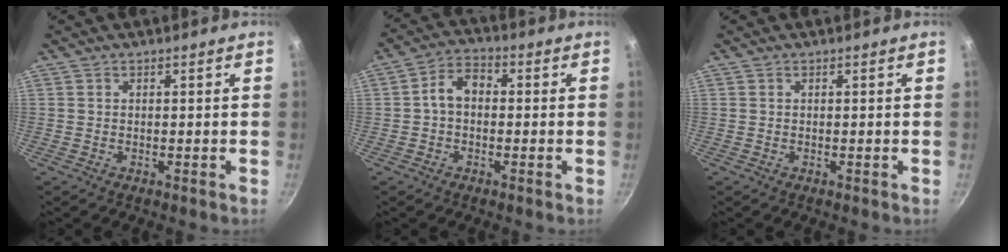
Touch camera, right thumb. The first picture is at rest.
{"total": 5.6, "force": [-0.2, 3.9, 4.0], "torque": [-0.059, 0.021, -0.015]}
{"total": 0.0}